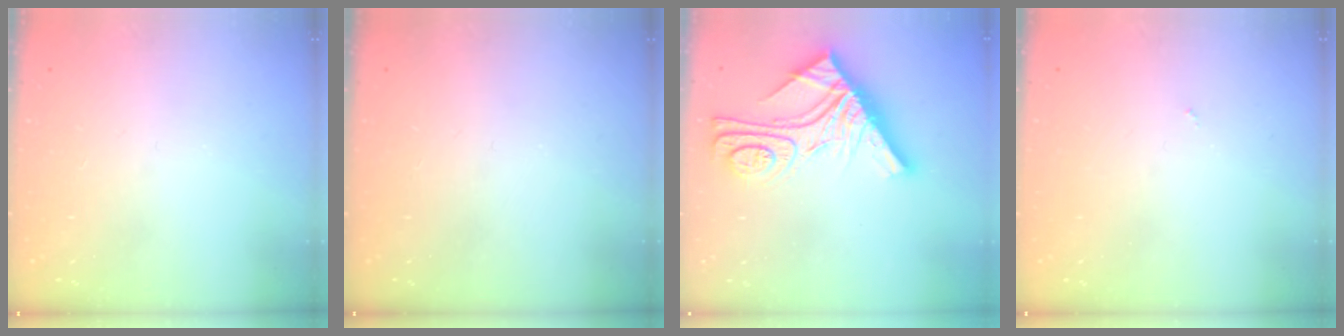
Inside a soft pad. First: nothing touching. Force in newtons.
{"total": 0.0}
{"total": 21.9, "press": 21.8, "slide": 2.1}
{"total": 0.0}